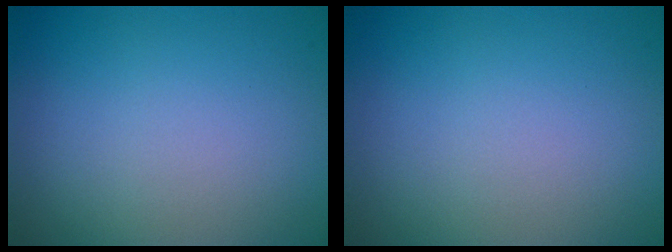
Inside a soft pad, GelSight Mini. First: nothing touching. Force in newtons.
{"total": 0.0}